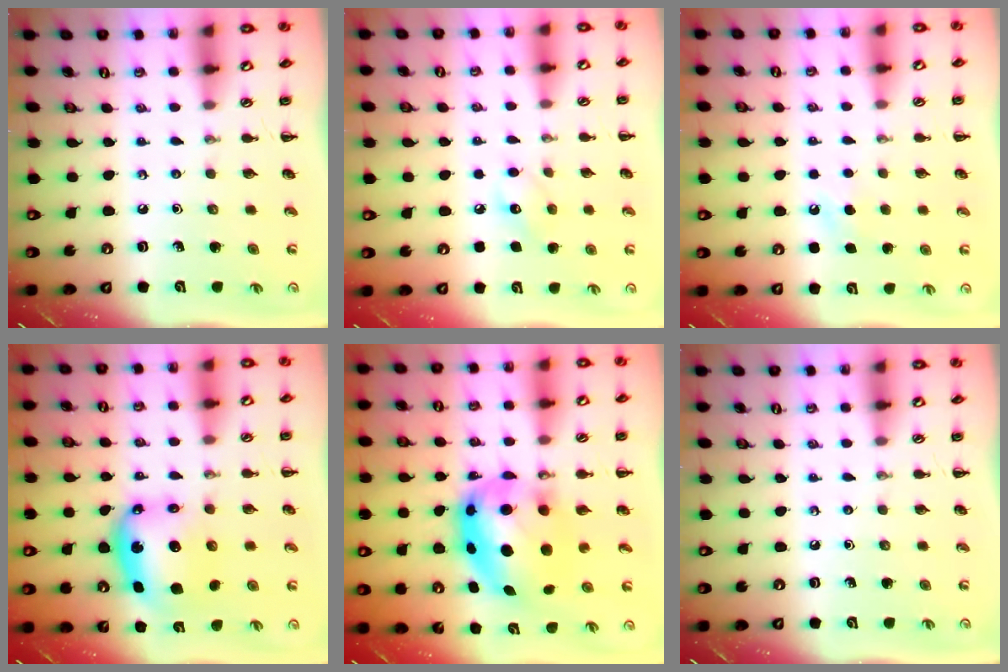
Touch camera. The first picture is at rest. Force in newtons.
{"total": 7.9, "press": 7.7, "slide": 1.5}
{"total": 4.9, "press": 4.8, "slide": 1.2}
{"total": 6.4, "press": 6.3, "slide": 1.3}
{"total": 11.3, "press": 10.9, "slide": 2.8}
{"total": 0.0}